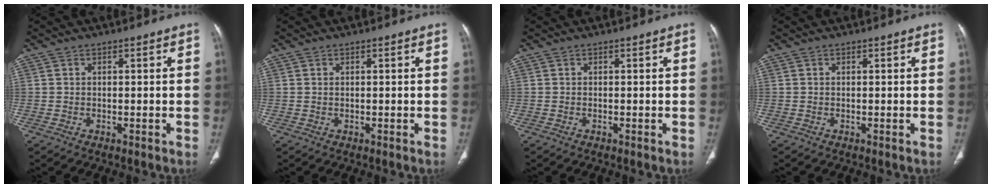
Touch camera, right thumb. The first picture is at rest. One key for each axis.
{"total": 0.0}
{"total": 0.0}
{"total": 0.0}